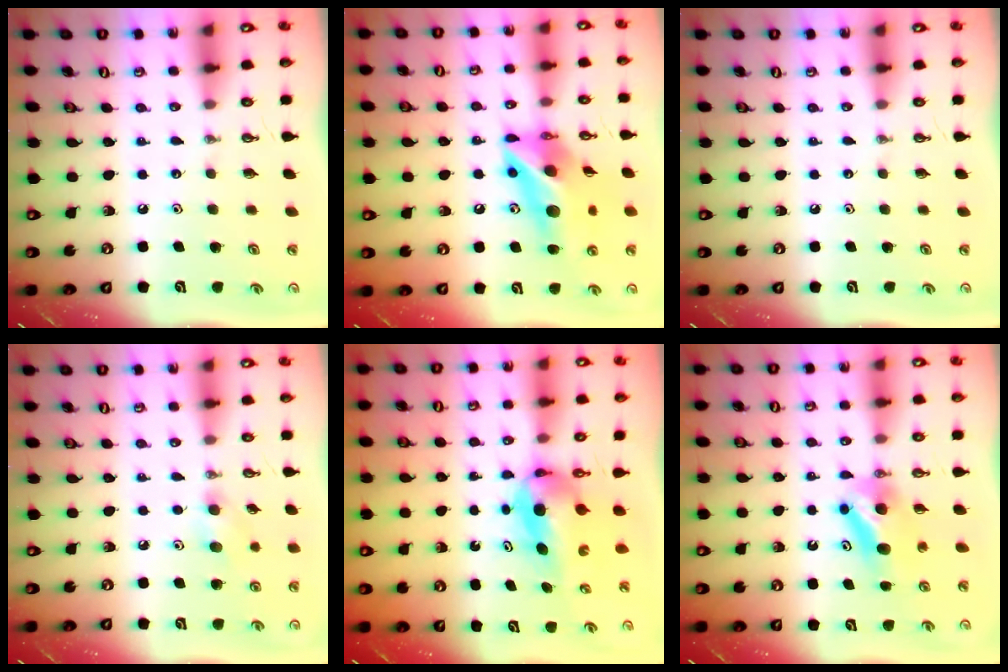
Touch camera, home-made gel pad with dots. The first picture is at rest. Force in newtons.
{"total": 15.5, "press": 15.4, "slide": 1.7}
{"total": 0.0}
{"total": 6.7, "press": 6.5, "slide": 1.3}
{"total": 5.7, "press": 5.4, "slide": 2.0}
{"total": 7.2, "press": 7.1, "slide": 1.4}